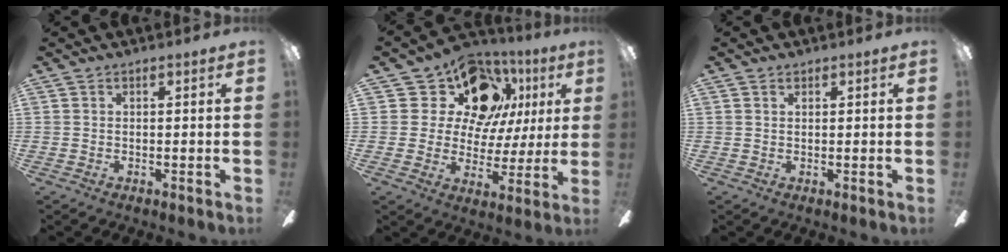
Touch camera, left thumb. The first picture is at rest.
{"total": 15.3, "force": [8.3, 10.3, 7.6], "torque": [-0.137, -0.029, 0.153]}
{"total": 0.8, "force": [0.5, 0.4, 0.4], "torque": [-0.007, 0.000, 0.010]}